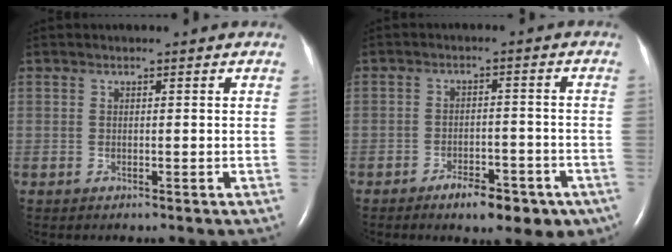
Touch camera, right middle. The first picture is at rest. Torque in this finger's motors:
{"motor_torque": [0.21, -0.20, 0.11, 0.04]}